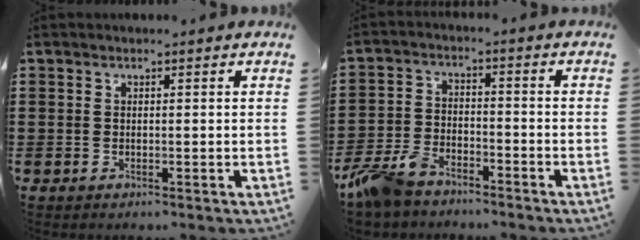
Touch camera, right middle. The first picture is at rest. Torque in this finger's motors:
{"motor_torque": [0.63, -0.06, 0.46, 0.17]}